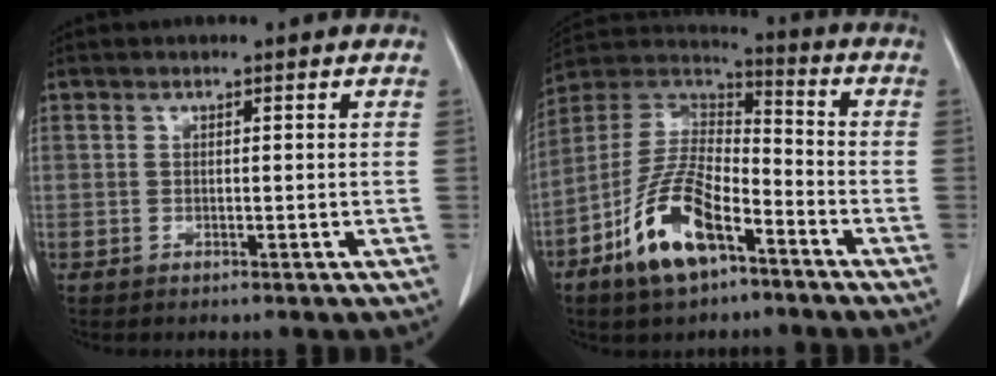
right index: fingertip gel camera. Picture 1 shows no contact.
{"total": 13.8, "force": [-7.4, 5.3, 10.4], "torque": [-0.216, 0.006, -0.136]}